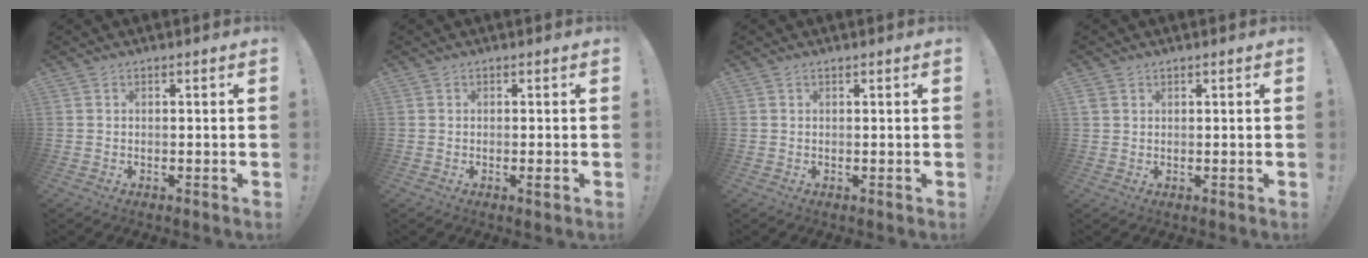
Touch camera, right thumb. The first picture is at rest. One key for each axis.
{"total": 1.3, "fx": -0.3, "fy": -0.1, "fz": 1.2, "tx": -0.019, "ty": -0.002, "tz": -0.006}
{"total": 0.0}
{"total": 1.8, "fx": 1.0, "fy": 1.2, "fz": 0.7, "tx": -0.010, "ty": 0.000, "tz": 0.020}